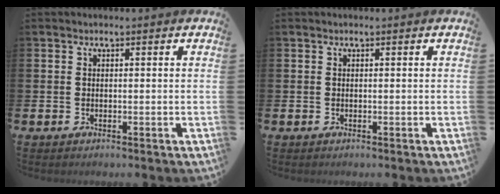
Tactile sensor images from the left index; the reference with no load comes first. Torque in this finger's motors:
{"motor_torque": [0.06, 0.06, -0.01, 0.00]}